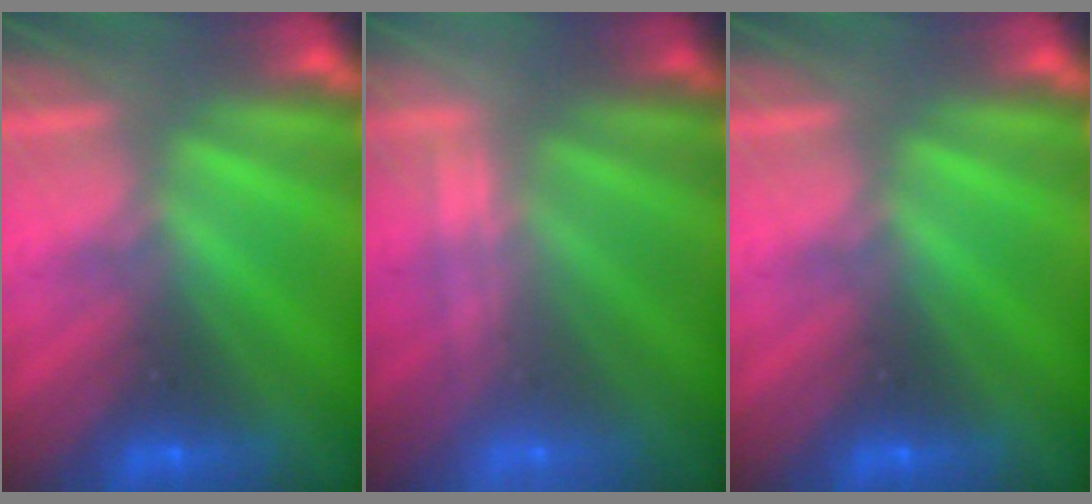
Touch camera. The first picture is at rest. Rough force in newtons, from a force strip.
{"total": 2.2}
{"total": 0.0}